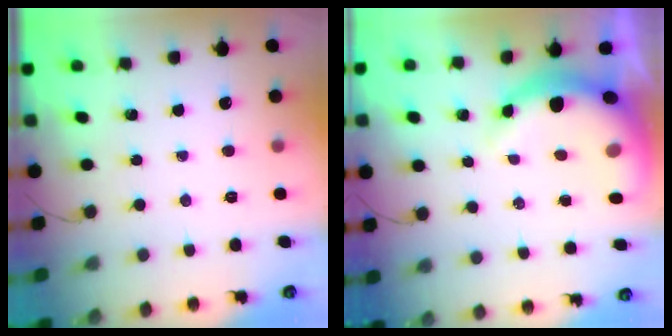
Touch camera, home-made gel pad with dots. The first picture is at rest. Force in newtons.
{"total": 10.9, "press": 10.6, "slide": 2.5}